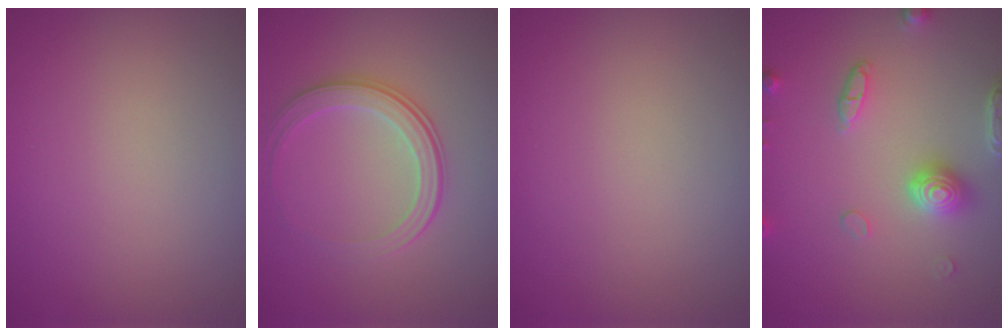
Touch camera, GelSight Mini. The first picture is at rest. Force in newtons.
{"total": 2.8, "press": 2.2, "slide": 1.8}
{"total": 0.0}
{"total": 4.1, "press": 3.5, "slide": 2.1}